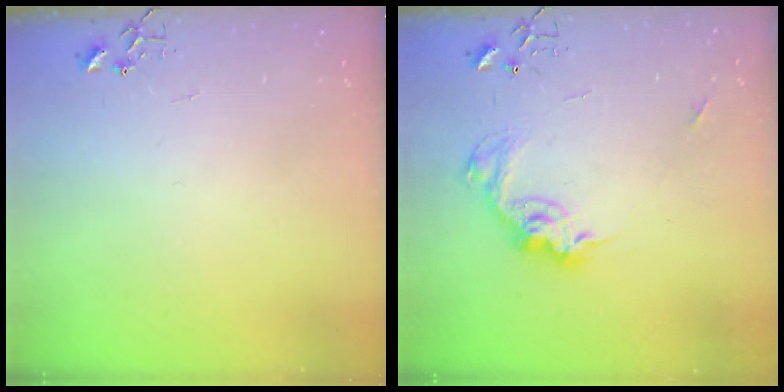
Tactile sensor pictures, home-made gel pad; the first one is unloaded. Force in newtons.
{"total": 14.4, "press": 14.3, "slide": 1.1}